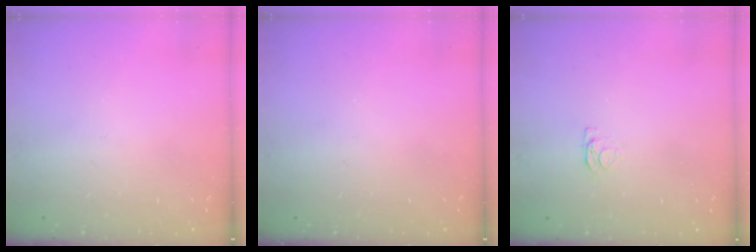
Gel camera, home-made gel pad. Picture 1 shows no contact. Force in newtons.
{"total": 0.0}
{"total": 1.2, "press": 1.1, "slide": 0.3}